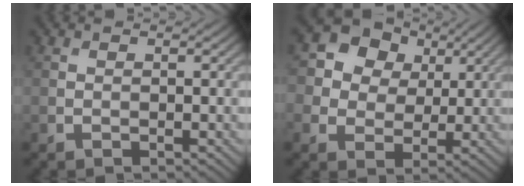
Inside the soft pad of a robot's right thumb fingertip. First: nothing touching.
{"total": 11.7, "force": [4.7, 9.5, 4.9], "torque": [-0.148, 0.034, 0.087]}